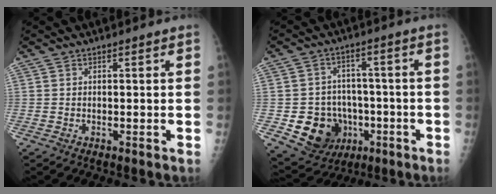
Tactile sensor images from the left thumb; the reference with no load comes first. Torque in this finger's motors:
{"motor_torque": [-0.11, 0.12, 0.01, -0.01, 0.05]}